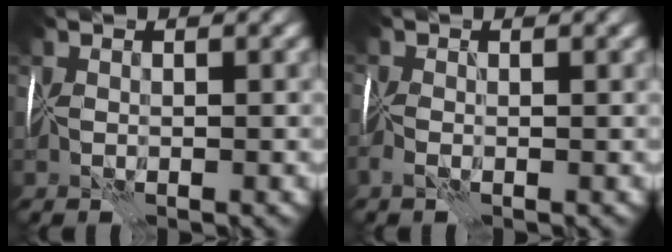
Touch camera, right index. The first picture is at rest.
{"total": 1.4, "force": [-1.0, 0.4, 1.0], "torque": [-0.022, -0.006, -0.022]}